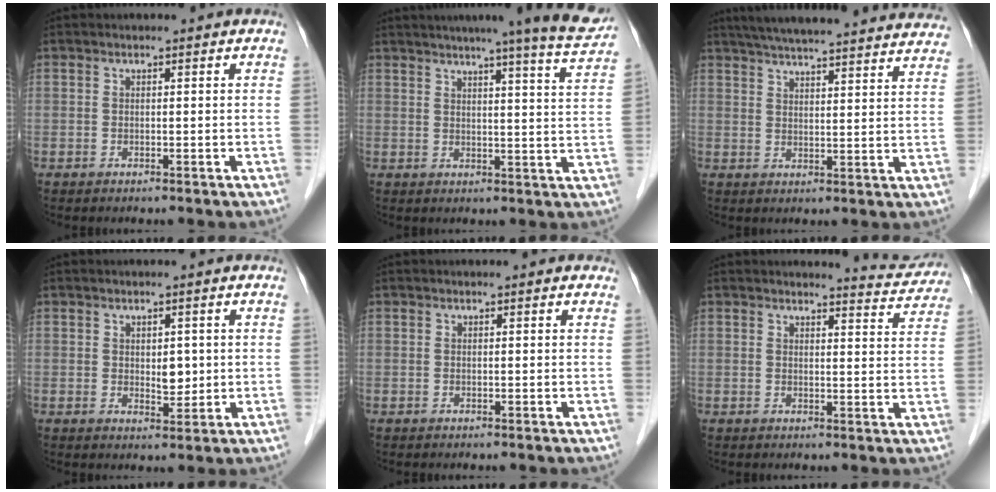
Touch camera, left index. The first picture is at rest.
{"total": 13.9, "force": [12.2, -1.1, 6.6], "torque": [-0.095, -0.040, 0.133]}
{"total": 28.5, "force": [26.2, 2.5, 10.9], "torque": [-0.179, -0.021, 0.325]}
{"total": 2.8, "force": [0.4, 1.7, 2.2], "torque": [-0.031, -0.004, 0.011]}
{"total": 0.7, "force": [0.6, 0.2, 0.4], "torque": [-0.011, 0.007, 0.005]}
{"total": 5.2, "force": [5.2, 0.3, -0.2], "torque": [-0.001, -0.026, 0.047]}